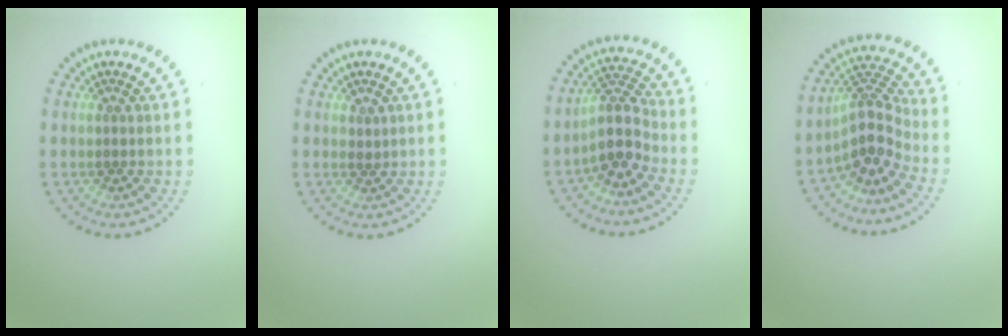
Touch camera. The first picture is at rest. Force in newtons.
{"total": 0.5, "press": 0.2, "slide": 0.5}
{"total": 3.5, "press": 2.9, "slide": 1.9}
{"total": 4.0, "press": 3.1, "slide": 2.6}